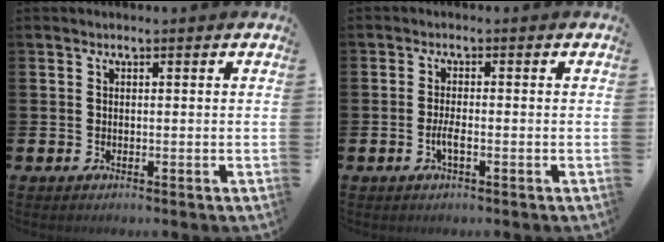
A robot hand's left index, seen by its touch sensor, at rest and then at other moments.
{"total": 2.1, "force": [-0.8, 0.5, 1.8], "torque": [-0.040, 0.004, -0.013]}